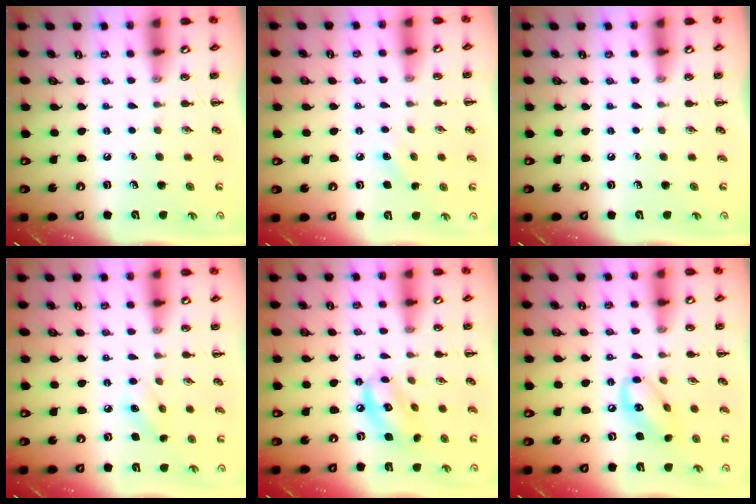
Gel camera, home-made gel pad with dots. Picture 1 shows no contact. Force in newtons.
{"total": 5.7, "press": 5.6, "slide": 1.4}
{"total": 0.0}
{"total": 5.6, "press": 5.4, "slide": 1.4}
{"total": 10.2, "press": 10.1, "slide": 1.2}
{"total": 10.1, "press": 9.9, "slide": 1.9}